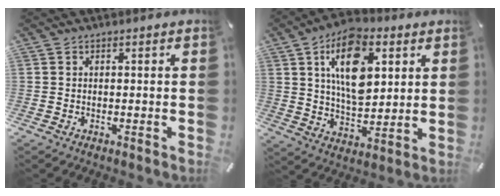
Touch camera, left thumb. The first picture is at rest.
{"total": 16.2, "force": [5.8, 9.6, 11.7], "torque": [-0.198, -0.009, 0.098]}